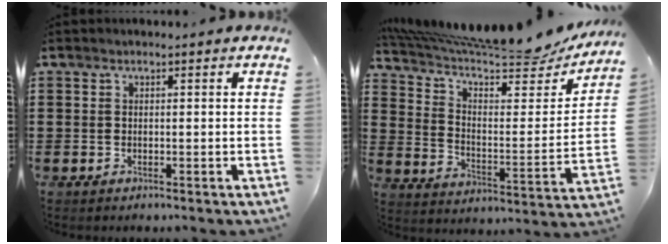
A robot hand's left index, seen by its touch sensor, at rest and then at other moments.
{"total": 9.2, "force": [8.0, 0.9, 4.5], "torque": [-0.103, -0.067, 0.129]}